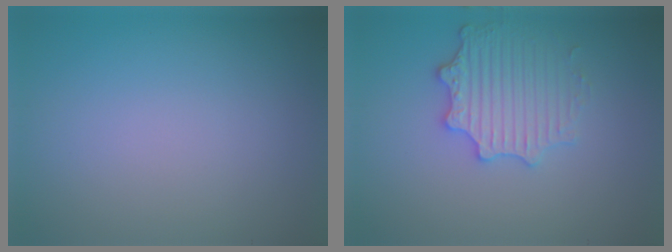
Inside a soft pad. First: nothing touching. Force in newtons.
{"total": 3.5, "press": 3.3, "slide": 1.0}